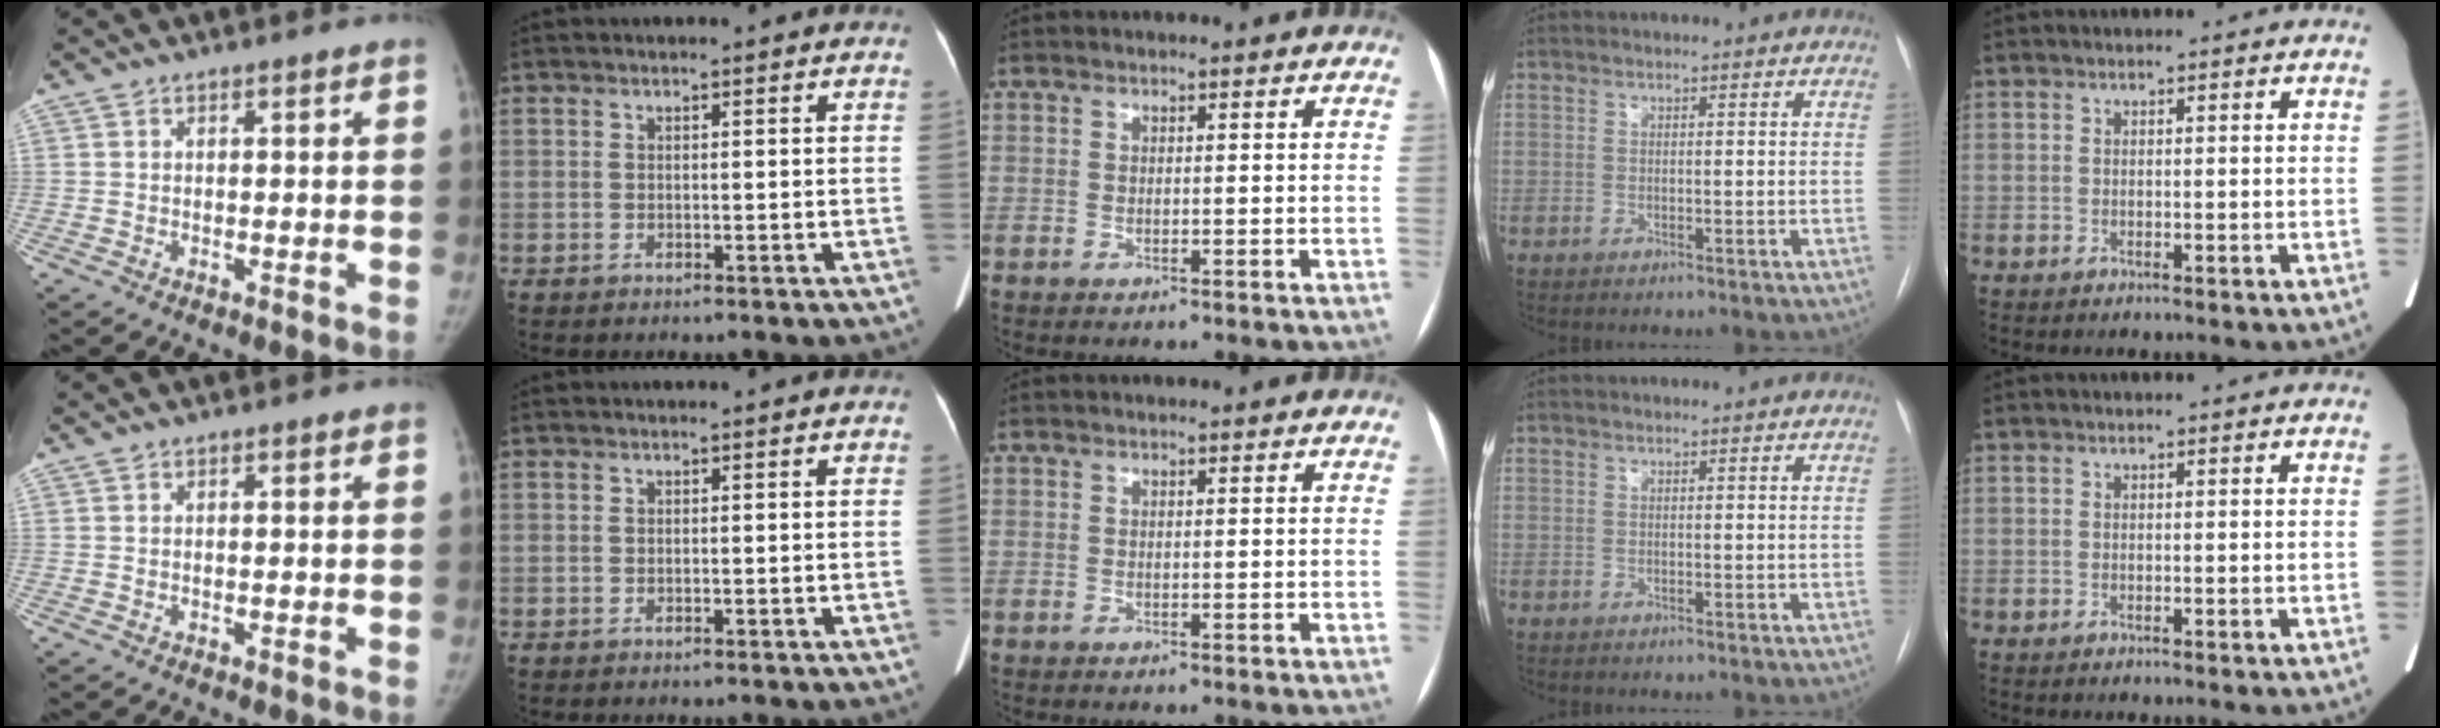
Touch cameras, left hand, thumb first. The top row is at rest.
{}